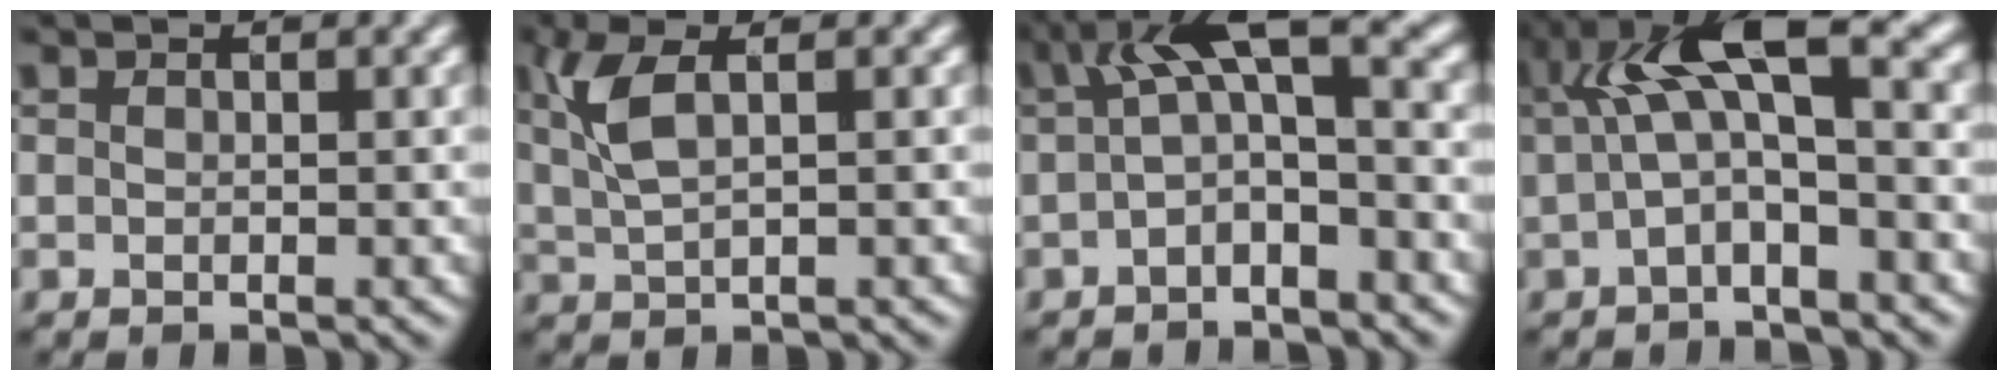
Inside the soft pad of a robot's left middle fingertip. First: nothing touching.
{"total": 3.6, "force": [1.3, 1.3, 3.2], "torque": [-0.078, 0.003, 0.029]}
{"total": 5.6, "force": [0.8, 1.8, 5.2], "torque": [-0.086, 0.018, 0.003]}
{"total": 7.1, "force": [1.6, 2.0, 6.6], "torque": [-0.126, 0.015, 0.022]}